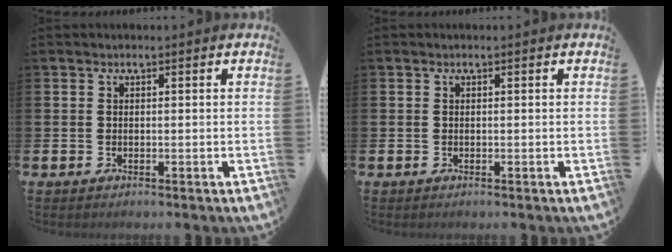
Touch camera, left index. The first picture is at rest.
{"total": 0.0}